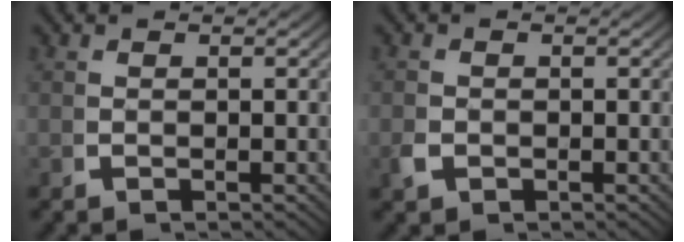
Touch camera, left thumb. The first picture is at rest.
{"total": 1.3, "force": [-0.5, 1.0, 0.5], "torque": [-0.017, -0.005, -0.009]}